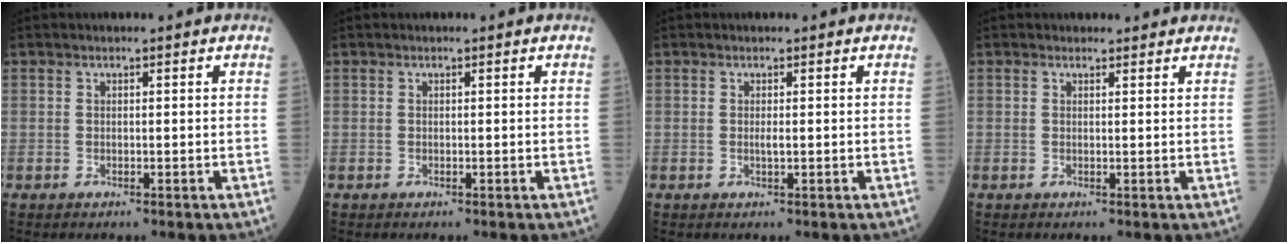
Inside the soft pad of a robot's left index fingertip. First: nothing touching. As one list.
[{"total": 0.0}, {"total": 0.6, "force": [-0.3, -0.1, 0.5], "torque": [-0.015, -0.006, -0.005]}, {"total": 1.7, "force": [1.6, 0.6, 0.0], "torque": [-0.005, 0.001, 0.013]}]